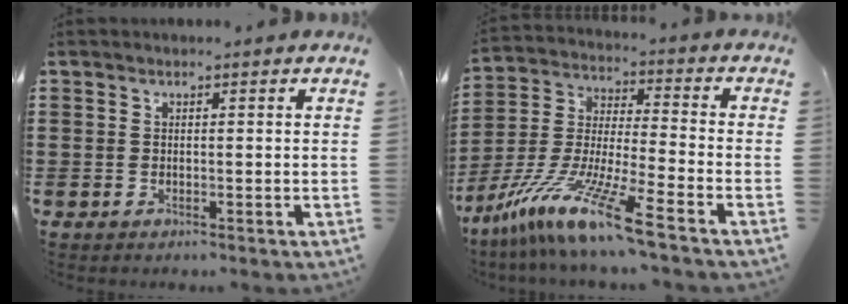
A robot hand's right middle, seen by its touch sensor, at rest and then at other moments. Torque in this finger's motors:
{"motor_torque": [2.14, 0.00, 1.05, 0.21]}